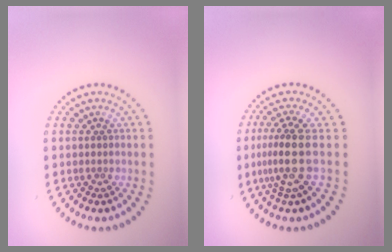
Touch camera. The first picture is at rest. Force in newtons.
{"total": 3.6, "press": 2.6, "slide": 2.6}